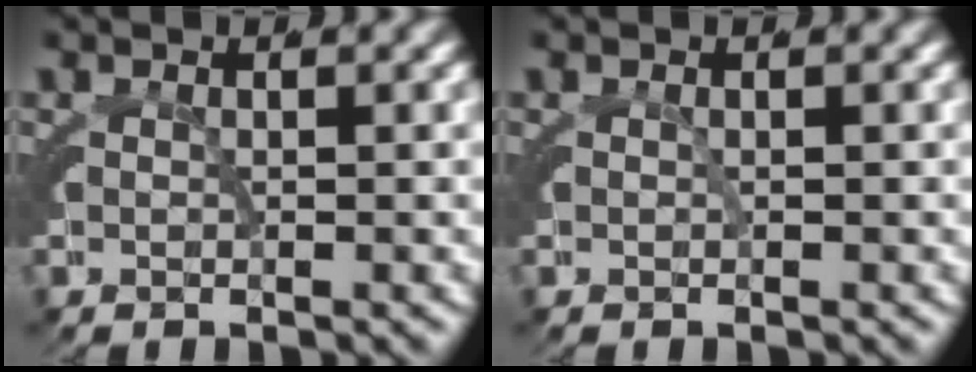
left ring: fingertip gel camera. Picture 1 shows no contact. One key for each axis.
{"total": 0.0}